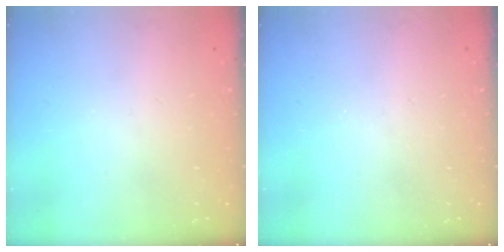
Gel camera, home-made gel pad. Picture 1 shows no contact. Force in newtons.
{"total": 0.0}